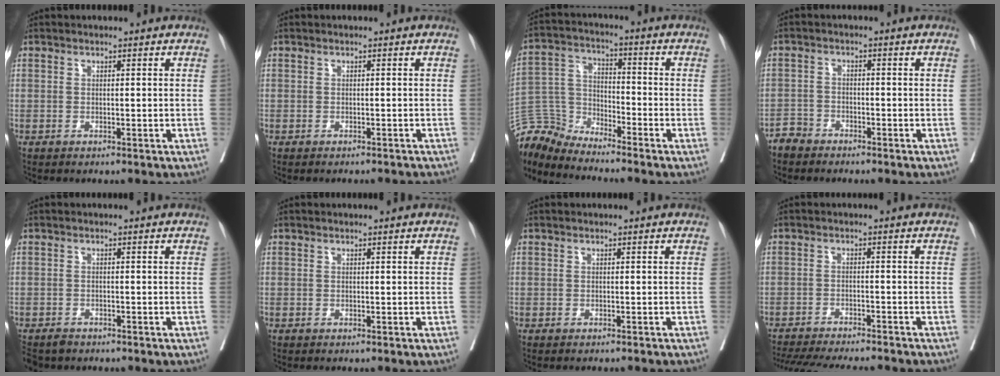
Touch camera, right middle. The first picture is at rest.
{"total": 3.1, "force": [-3.0, -0.3, 0.9], "torque": [-0.013, -0.011, -0.033]}
{"total": 7.0, "force": [-7.0, -0.2, -1.1], "torque": [0.014, 0.021, -0.138]}
{"total": 2.4, "force": [-2.2, 1.0, -0.1], "torque": [0.003, 0.002, -0.043]}
{"total": 3.3, "force": [-2.8, 1.7, 0.6], "torque": [-0.008, -0.003, -0.047]}
{"total": 0.0}
{"total": 2.2, "force": [-2.0, -0.5, 0.8], "torque": [-0.009, -0.007, -0.025]}
{"total": 15.6, "force": [-14.0, 1.8, 6.5], "torque": [-0.135, -0.026, -0.196]}